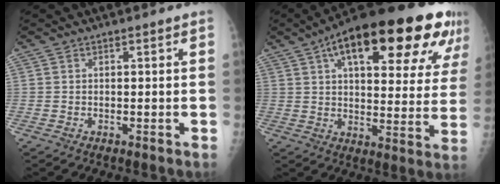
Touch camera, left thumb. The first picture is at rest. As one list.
[{"total": 29.3, "force": [15.2, 10.7, 22.7], "torque": [-0.302, 0.003, 0.214]}]